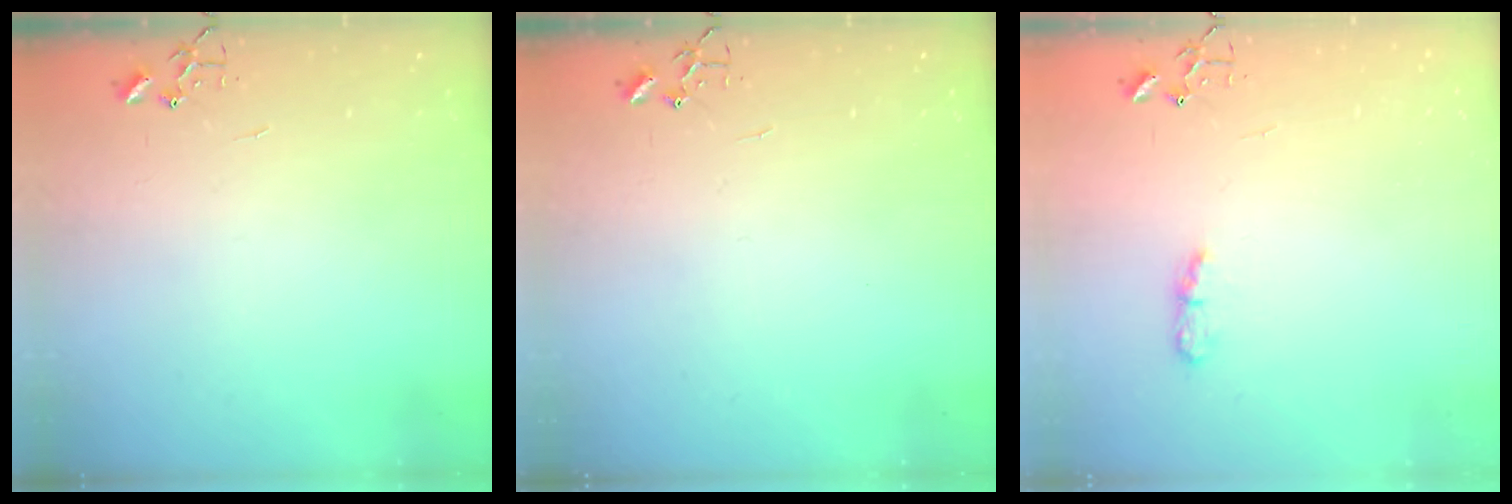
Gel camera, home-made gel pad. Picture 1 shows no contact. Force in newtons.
{"total": 0.0}
{"total": 6.1, "press": 6.1, "slide": 0.5}